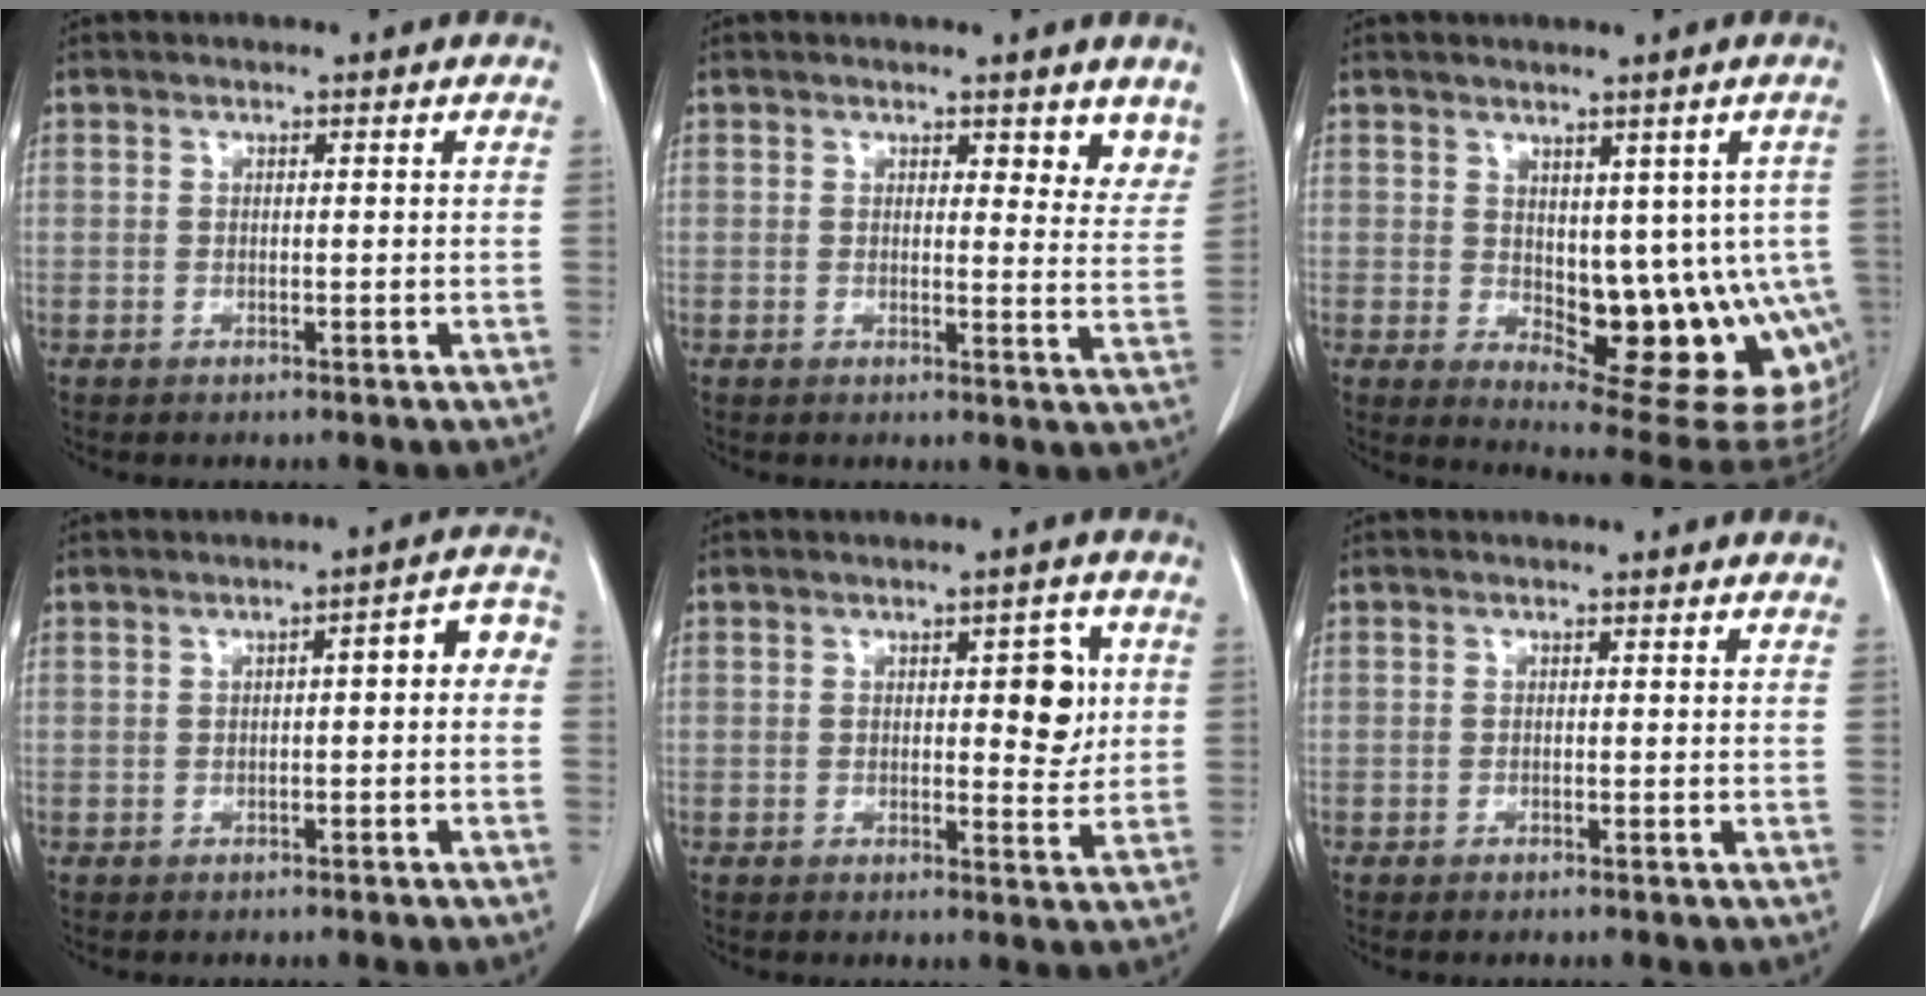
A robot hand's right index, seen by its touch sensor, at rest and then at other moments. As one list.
[{"total": 4.8, "force": [3.7, 1.9, 2.5], "torque": [-0.004, -0.020, 0.032]}, {"total": 15.1, "force": [-2.3, 7.1, 13.1], "torque": [-0.122, 0.000, -0.011]}, {"total": 4.8, "force": [-0.3, 1.5, 4.5], "torque": [-0.051, 0.031, -0.009]}, {"total": 5.6, "force": [1.1, 2.2, 5.1], "torque": [-0.059, 0.002, 0.013]}, {"total": 0.6, "force": [-0.5, 0.0, 0.3], "torque": [-0.011, -0.002, -0.008]}]